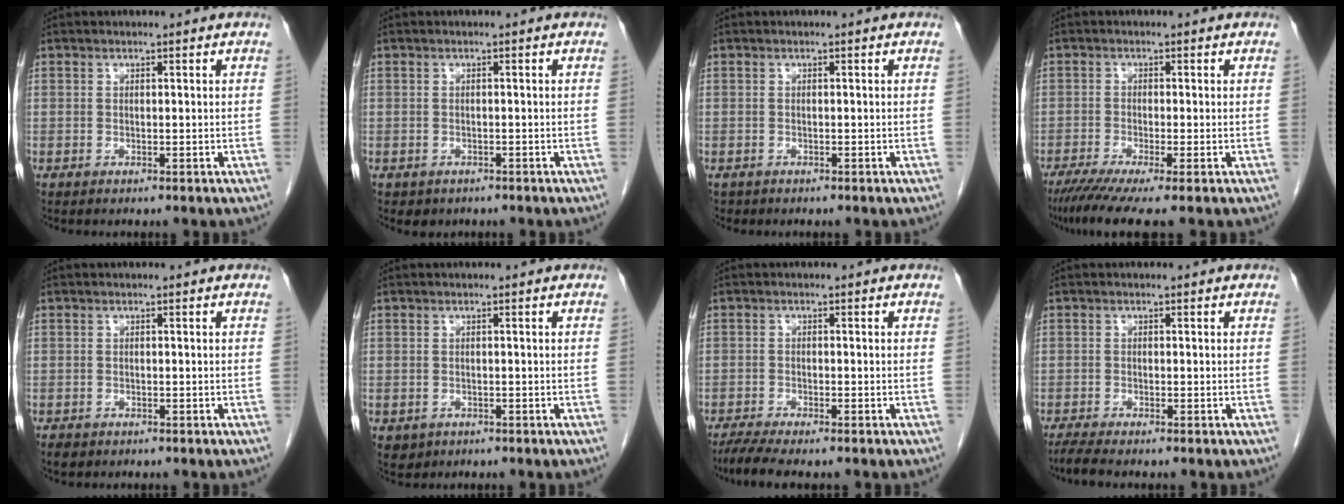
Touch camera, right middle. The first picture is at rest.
{"total": 1.9, "force": [-1.3, 1.3, 0.3], "torque": [-0.010, 0.002, -0.013]}
{"total": 0.5, "force": [-0.3, 0.4, 0.0], "torque": [-0.010, 0.002, -0.004]}
{"total": 6.9, "force": [-5.1, 0.0, 4.6], "torque": [-0.072, -0.018, -0.086]}
{"total": 1.3, "force": [-0.9, 0.9, 0.4], "torque": [-0.010, 0.001, -0.010]}
{"total": 2.0, "force": [-0.8, 1.8, 0.4], "torque": [-0.005, 0.003, -0.003]}
{"total": 5.2, "force": [-4.2, 0.5, 2.9], "torque": [-0.051, -0.012, -0.070]}
{"total": 2.6, "force": [-2.2, -0.1, 1.4], "torque": [-0.032, -0.008, -0.041]}